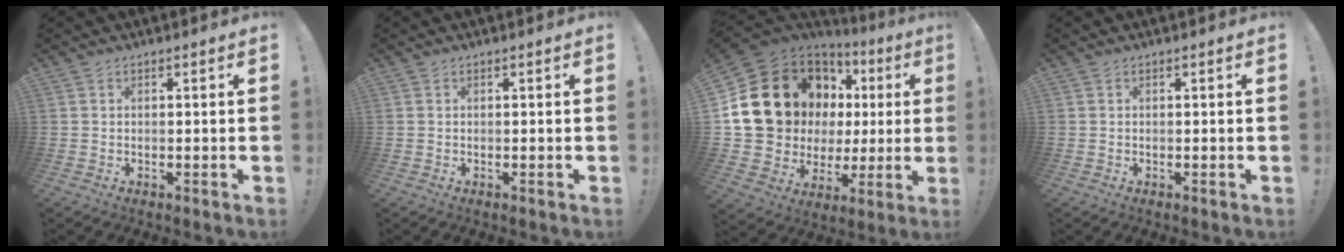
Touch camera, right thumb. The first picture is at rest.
{"total": 0.0}
{"total": 21.4, "force": [7.8, 15.8, 12.2], "torque": [-0.226, -0.051, 0.186]}
{"total": 0.0}